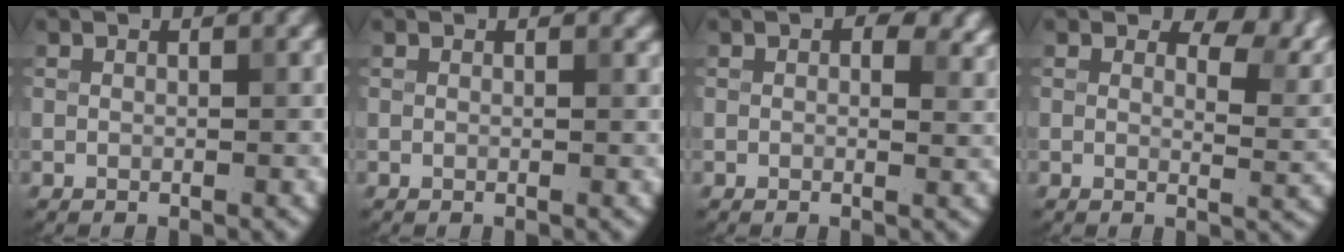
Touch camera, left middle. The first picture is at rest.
{"total": 0.0}
{"total": 3.9, "force": [1.6, 2.3, 2.7], "torque": [-0.024, -0.004, 0.020]}
{"total": 4.7, "force": [2.5, 2.5, 3.2], "torque": [-0.042, -0.005, 0.029]}